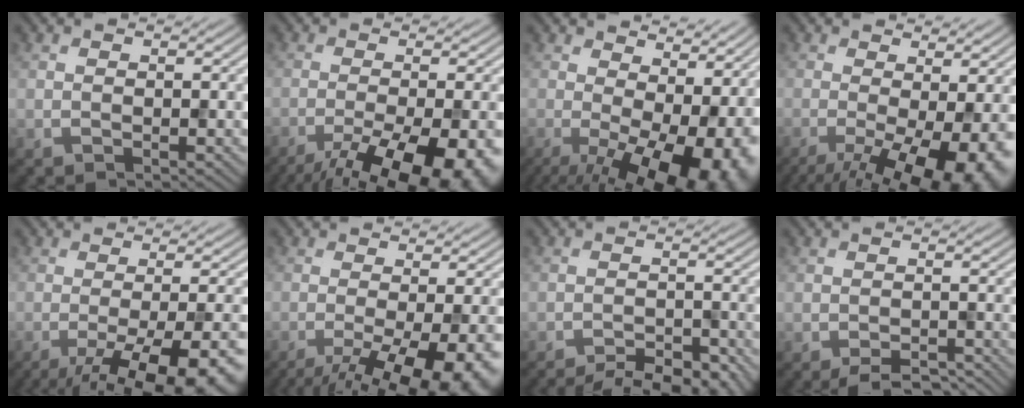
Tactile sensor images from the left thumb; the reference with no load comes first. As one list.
[{"total": 14.6, "force": [-9.0, 4.4, 10.6], "torque": [-0.160, -0.033, -0.116]}, {"total": 16.9, "force": [-2.2, 8.2, 14.7], "torque": [-0.178, -0.028, 0.005]}, {"total": 12.6, "force": [-4.5, 4.2, 11.0], "torque": [-0.166, -0.016, -0.057]}, {"total": 15.1, "force": [-7.9, 4.6, 12.0], "torque": [-0.149, -0.015, -0.096]}, {"total": 12.5, "force": [-6.3, 3.5, 10.2], "torque": [-0.140, -0.014, -0.083]}, {"total": 7.6, "force": [-6.6, 1.9, 3.2], "torque": [-0.052, -0.002, -0.091]}, {"total": 3.8, "force": [-3.1, 1.0, 1.9], "torque": [-0.028, -0.002, -0.047]}]